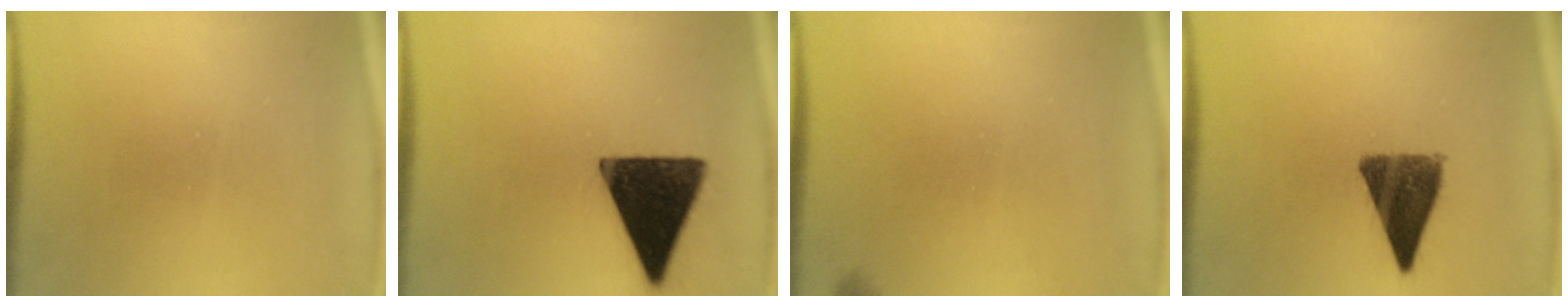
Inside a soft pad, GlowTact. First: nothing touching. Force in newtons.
{"total": 16.2}
{"total": 0.6}
{"total": 10.3}